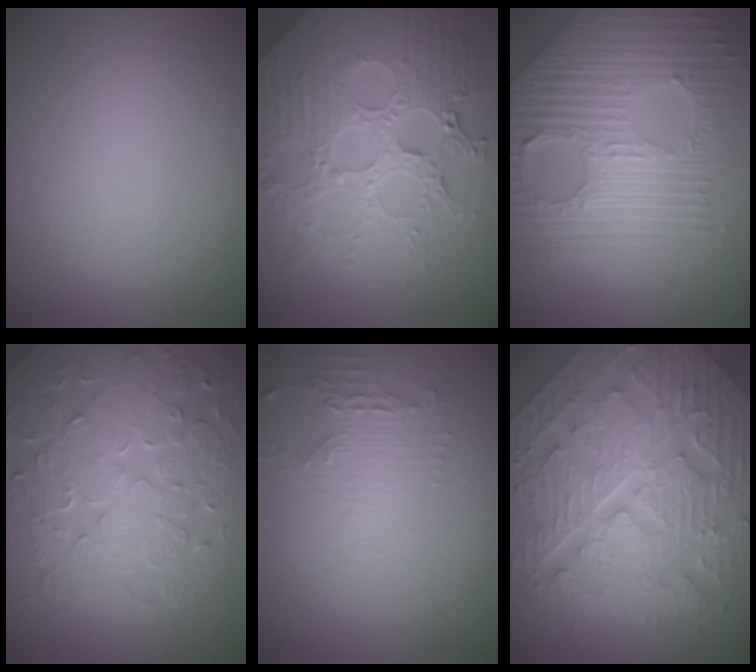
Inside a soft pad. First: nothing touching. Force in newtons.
{"total": 8.3, "press": 6.0, "slide": 5.7}
{"total": 9.8, "press": 6.6, "slide": 7.2}
{"total": 8.3, "press": 5.9, "slide": 5.8}
{"total": 2.3, "press": 1.7, "slide": 1.5}
{"total": 11.5, "press": 7.8, "slide": 8.5}